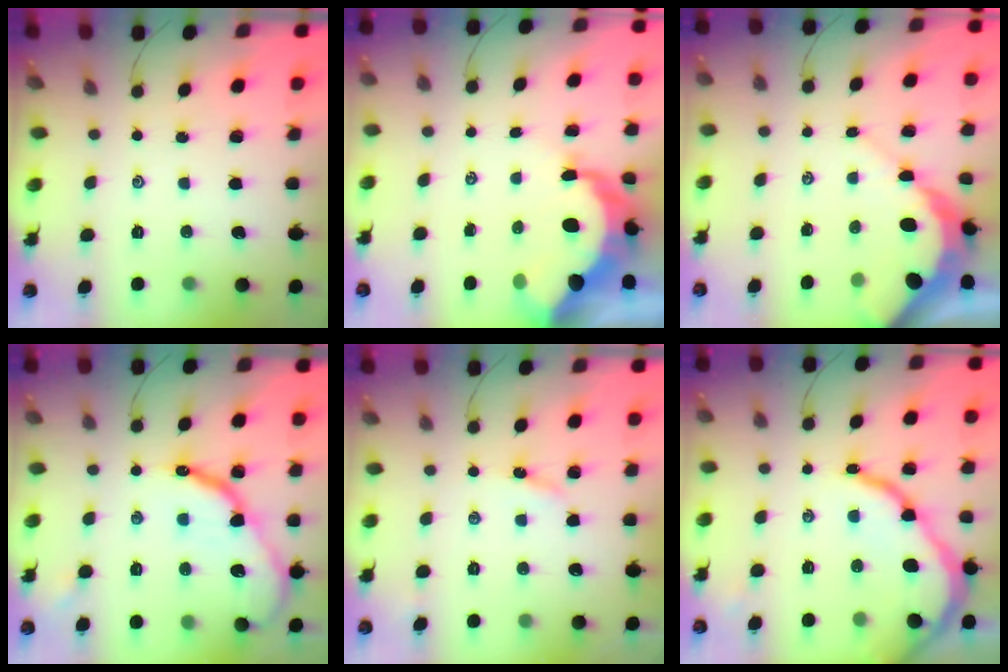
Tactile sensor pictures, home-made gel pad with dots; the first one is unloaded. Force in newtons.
{"total": 10.5, "press": 10.4, "slide": 1.4}
{"total": 7.9, "press": 7.8, "slide": 0.9}
{"total": 13.1, "press": 13.1, "slide": 1.2}
{"total": 3.2, "press": 3.2, "slide": 0.3}
{"total": 11.8, "press": 11.7, "slide": 1.5}